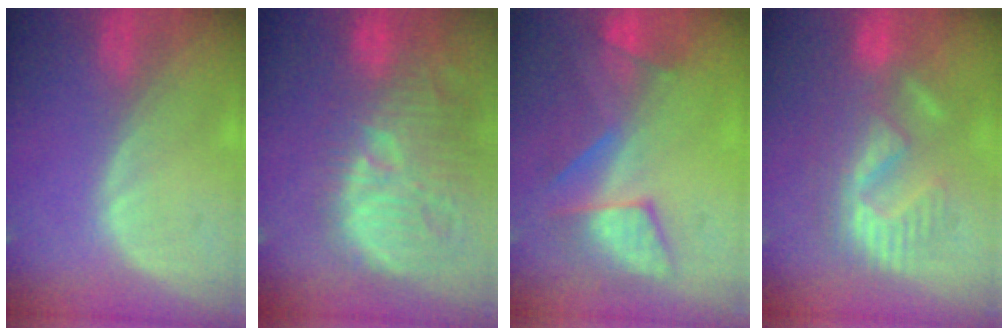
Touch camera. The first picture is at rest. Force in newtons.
{"total": 14.8, "press": 13.2, "slide": 6.8}
{"total": 8.0, "press": 7.9, "slide": 1.7}
{"total": 8.7, "press": 8.6, "slide": 1.4}